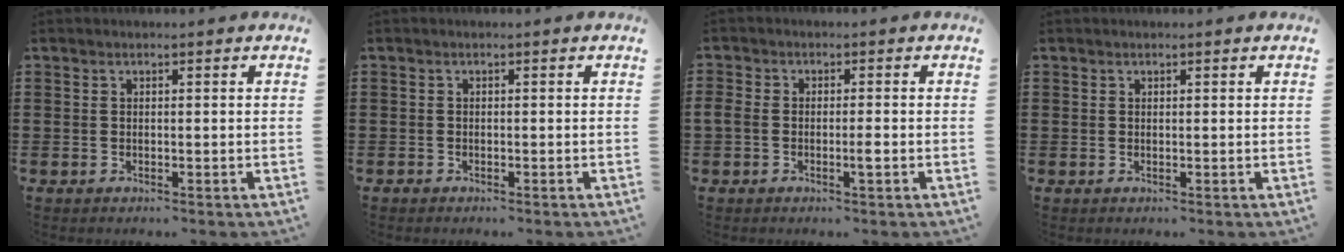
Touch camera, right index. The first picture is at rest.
{"total": 0.7, "force": [-0.5, 0.5, 0.0], "torque": [0.001, 0.003, -0.013]}
{"total": 2.2, "force": [-0.8, 0.8, 1.9], "torque": [-0.043, 0.000, -0.018]}
{"total": 0.5, "force": [0.3, 0.4, 0.0], "torque": [0.000, 0.004, 0.005]}